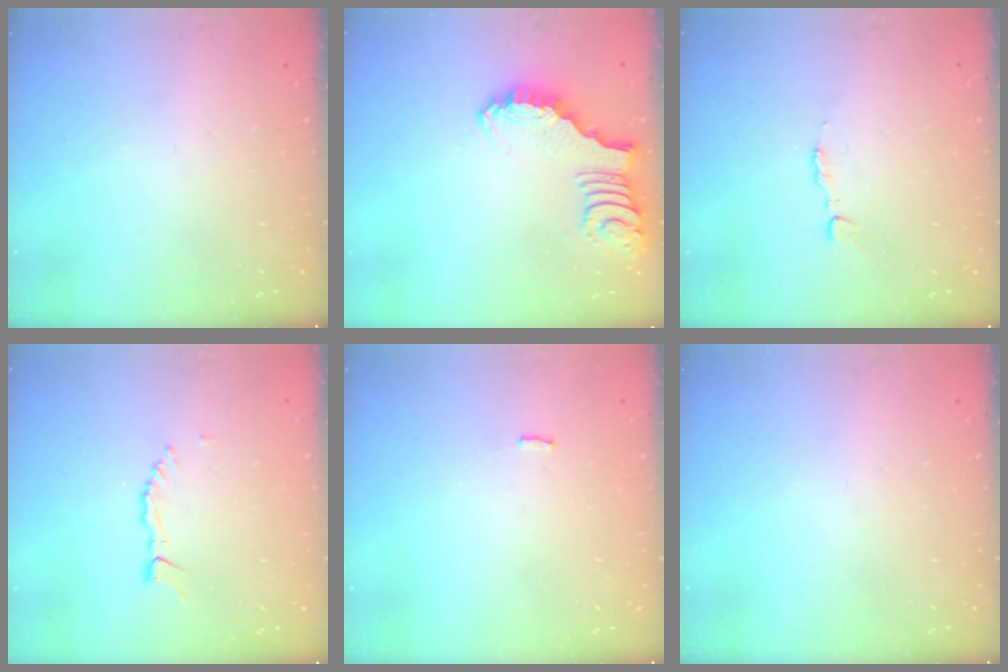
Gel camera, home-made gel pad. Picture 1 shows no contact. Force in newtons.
{"total": 2.1, "press": 2.1, "slide": 0.4}
{"total": 2.8, "press": 2.8, "slide": 0.4}
{"total": 1.3, "press": 1.3, "slide": 0.1}
{"total": 2.5, "press": 2.5, "slide": 0.1}
{"total": 0.0}